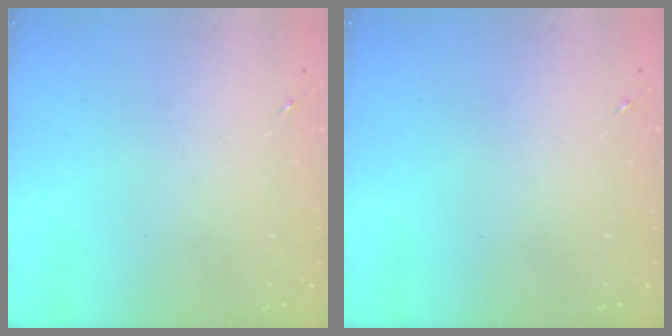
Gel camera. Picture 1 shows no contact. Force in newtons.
{"total": 0.0}